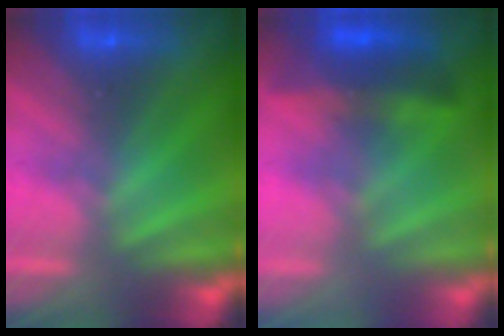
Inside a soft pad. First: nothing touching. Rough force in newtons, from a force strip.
{"total": 3.2}